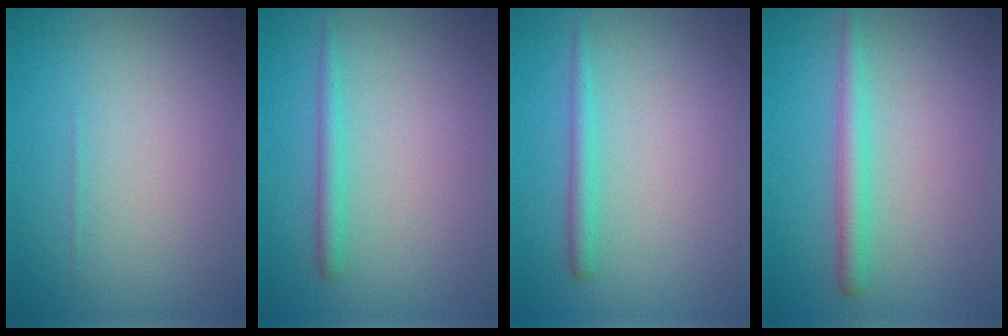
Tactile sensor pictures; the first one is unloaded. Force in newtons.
{"total": 1.4, "press": 1.4, "slide": 0.1}
{"total": 1.4, "press": 1.4, "slide": 0.1}
{"total": 2.3, "press": 2.3, "slide": 0.1}